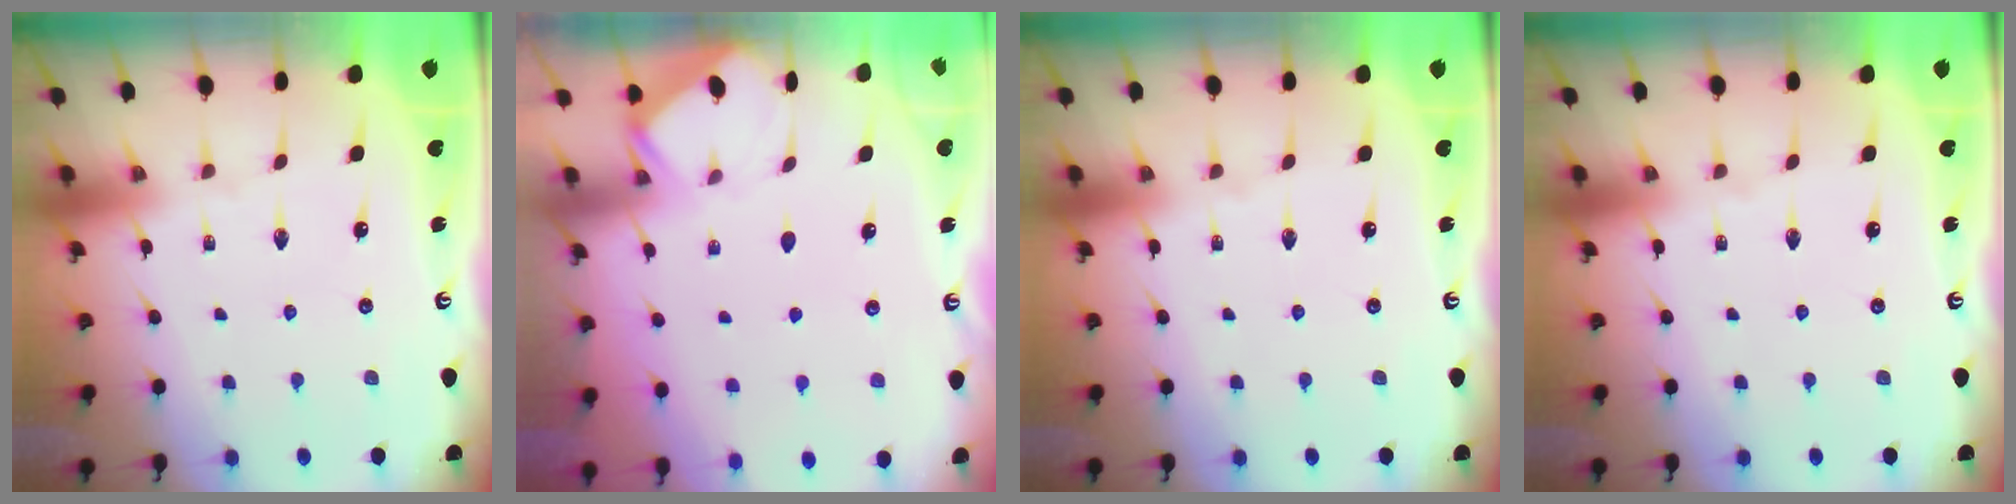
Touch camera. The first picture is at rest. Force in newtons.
{"total": 1.6, "press": 1.6, "slide": 0.1}
{"total": 0.0}
{"total": 0.0}